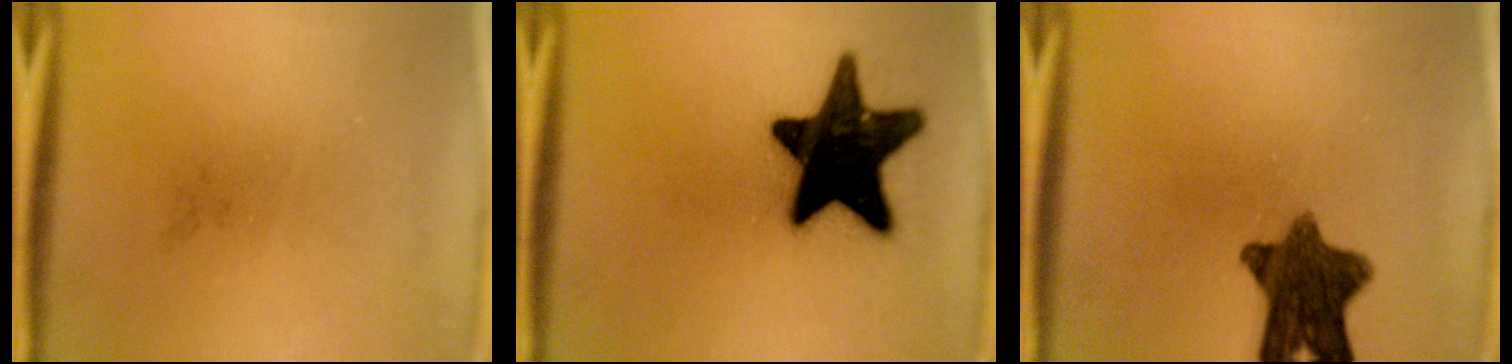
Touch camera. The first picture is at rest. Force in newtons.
{"total": 19.0}
{"total": 10.6}